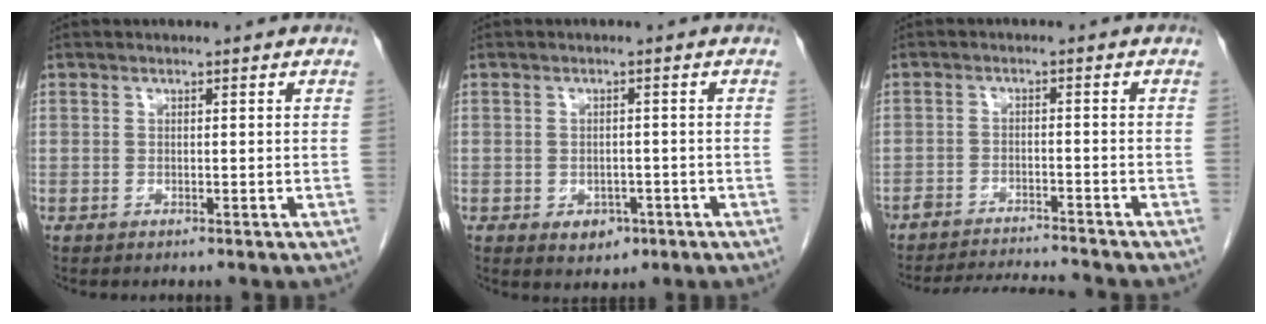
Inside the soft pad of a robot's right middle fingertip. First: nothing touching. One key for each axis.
{"total": 3.1, "fx": -1.4, "fy": 2.2, "fz": 1.7, "tx": -0.019, "ty": 0.001, "tz": -0.008}
{"total": 8.2, "fx": -8.0, "fy": -0.1, "fz": 1.6, "tx": -0.017, "ty": -0.002, "tz": -0.129}